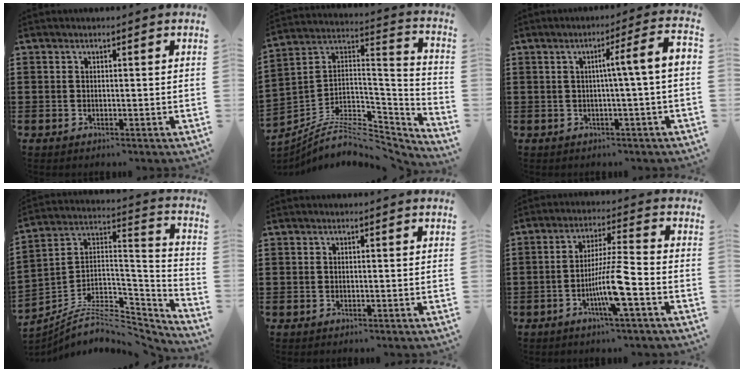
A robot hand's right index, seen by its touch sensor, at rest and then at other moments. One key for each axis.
{"total": 8.0, "fx": -6.3, "fy": 3.2, "fz": 3.7, "tx": -0.063, "ty": 0.008, "tz": -0.119}
{"total": 6.4, "fx": -0.1, "fy": -0.4, "fz": 6.4, "tx": -0.108, "ty": -0.008, "tz": -0.008}
{"total": 7.4, "fx": -5.9, "fy": 3.1, "fz": 3.3, "tx": -0.066, "ty": 0.002, "tz": -0.115}
{"total": 0.0}
{"total": 8.5, "fx": -3.5, "fy": 0.1, "fz": 7.8, "tx": -0.157, "ty": -0.011, "tz": -0.070}